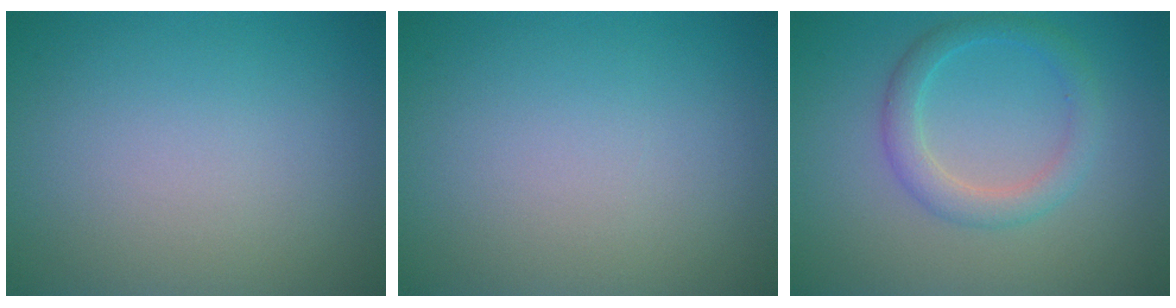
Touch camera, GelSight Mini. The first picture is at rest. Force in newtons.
{"total": 0.0}
{"total": 2.8, "press": 2.8, "slide": 0.0}